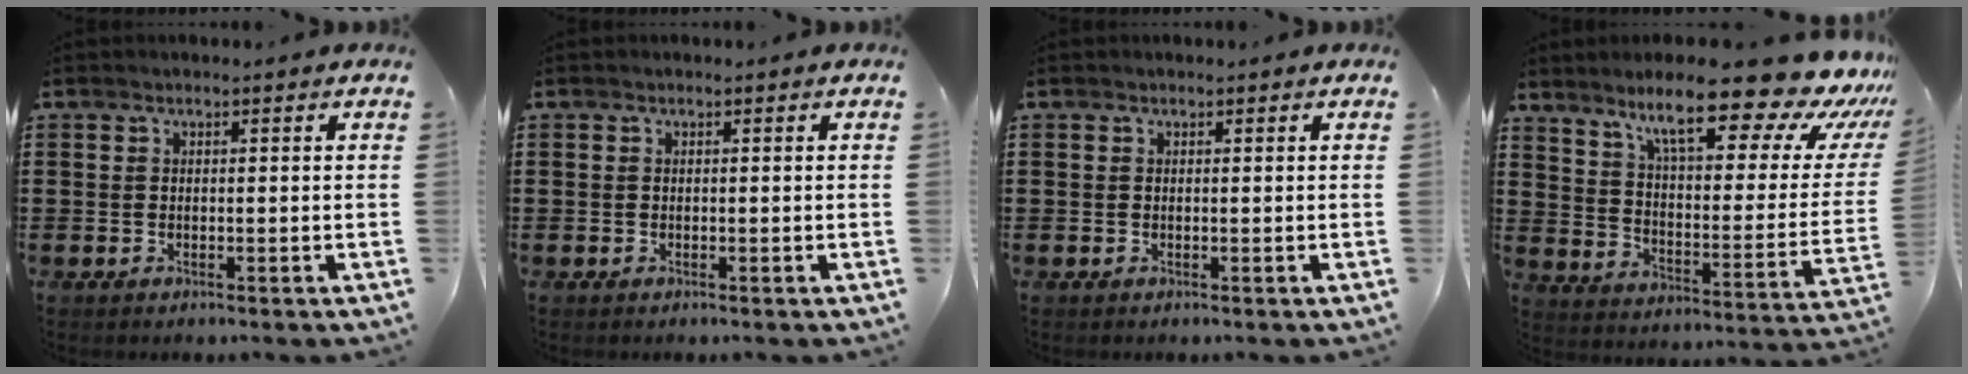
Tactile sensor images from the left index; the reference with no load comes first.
{"total": 0.0}
{"total": 0.0}
{"total": 16.6, "force": [12.2, 2.5, 11.0], "torque": [-0.191, -0.083, 0.196]}